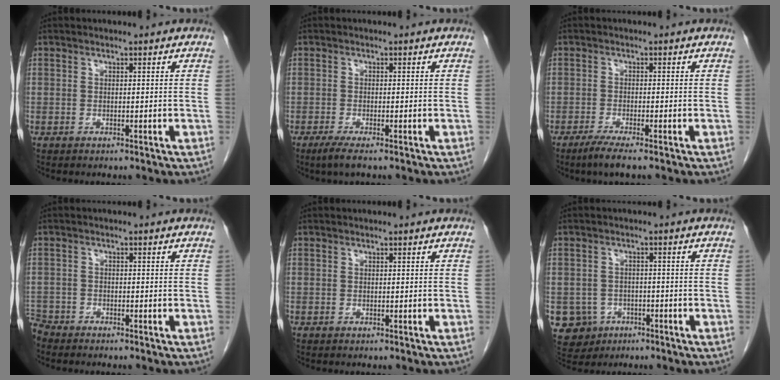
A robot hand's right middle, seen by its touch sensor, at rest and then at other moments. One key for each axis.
{"total": 2.3, "fx": -1.5, "fy": 0.0, "fz": 1.7, "tx": -0.040, "ty": -0.009, "tz": -0.031}
{"total": 3.1, "fx": -2.2, "fy": -0.2, "fz": 2.2, "tx": -0.048, "ty": -0.010, "tz": -0.044}
{"total": 2.8, "fx": -2.7, "fy": 0.6, "fz": -0.1, "tx": 0.002, "ty": -0.007, "tz": -0.052}
{"total": 0.0}
{"total": 6.2, "fx": -2.7, "fy": 5.5, "fz": 0.8, "tx": -0.021, "ty": 0.007, "tz": -0.035}